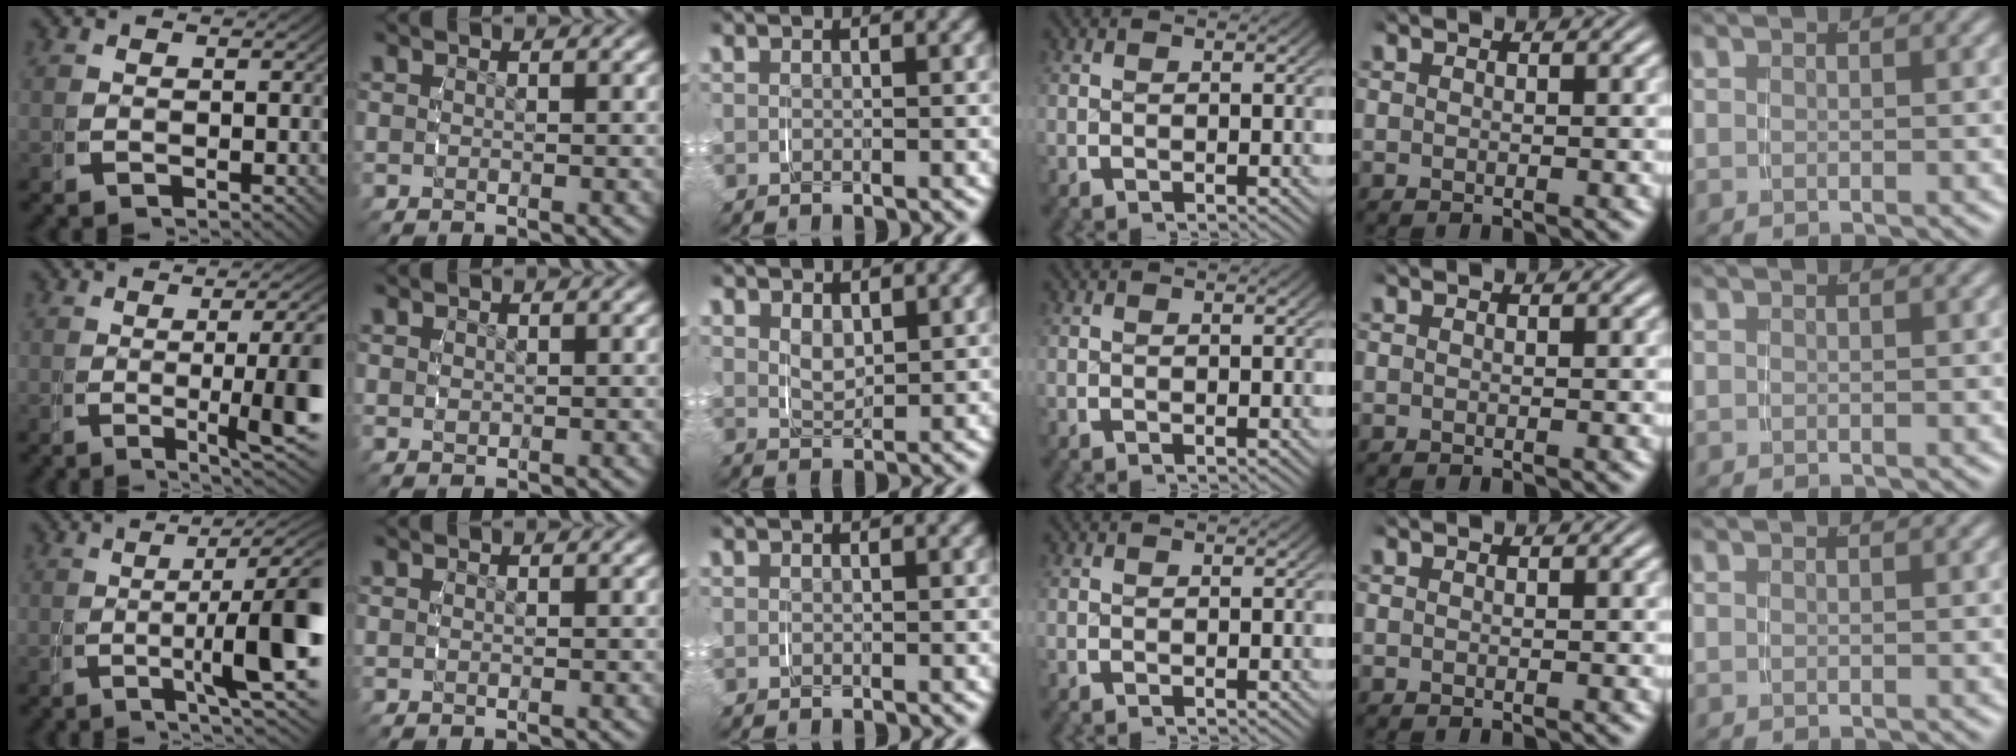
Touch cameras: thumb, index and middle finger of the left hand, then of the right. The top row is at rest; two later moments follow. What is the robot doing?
{"motion": "grasp_and_lifting", "object": "pencil case"}